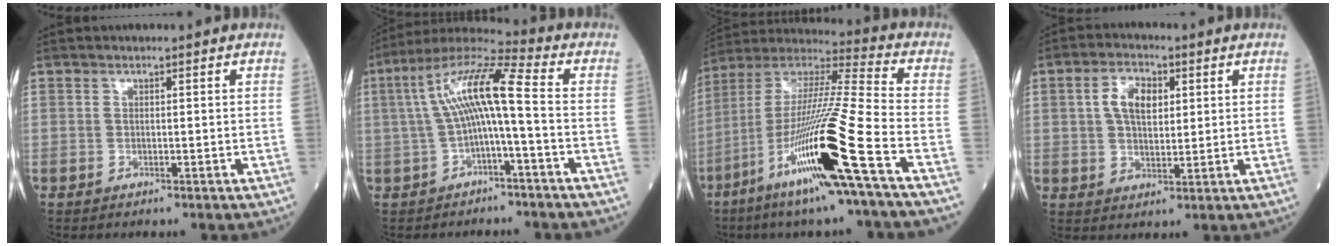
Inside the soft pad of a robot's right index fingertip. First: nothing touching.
{"total": 10.3, "force": [-0.3, 0.8, 10.3], "torque": [-0.194, 0.041, -0.009]}
{"total": 22.0, "force": [-9.4, -0.7, 19.9], "torque": [-0.407, -0.045, -0.185]}
{"total": 6.2, "force": [1.8, 3.3, 4.9], "torque": [-0.095, 0.014, 0.035]}